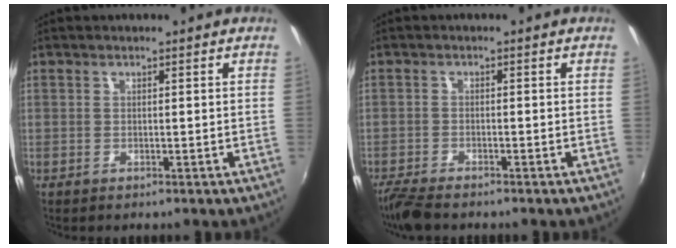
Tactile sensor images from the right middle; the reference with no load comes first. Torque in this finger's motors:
{"motor_torque": [0.14, -0.13, 0.02, 0.01]}